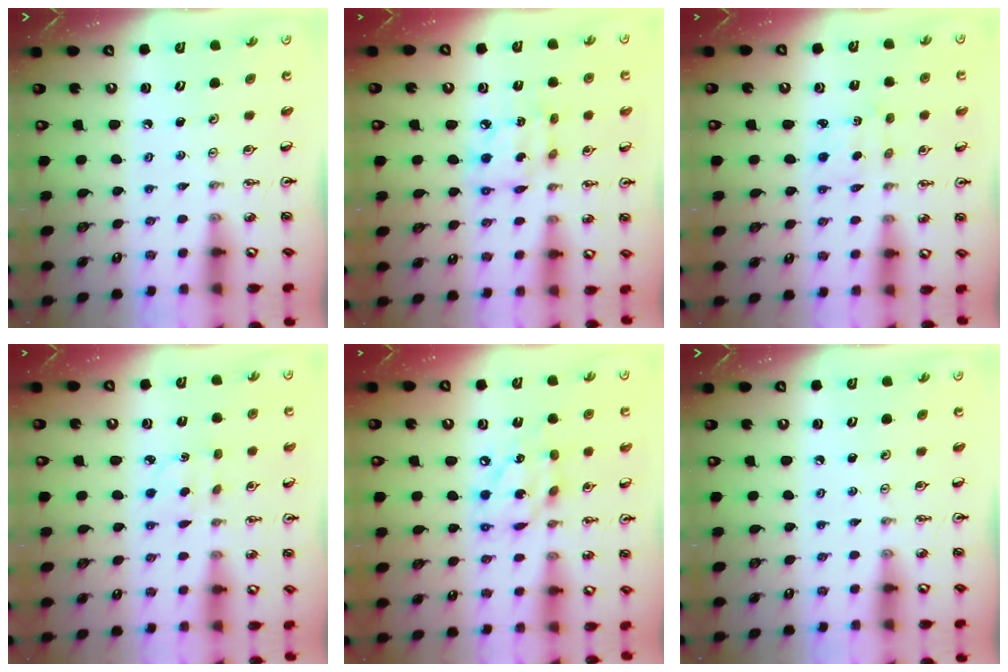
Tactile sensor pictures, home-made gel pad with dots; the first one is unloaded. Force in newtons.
{"total": 7.8, "press": 7.8, "slide": 0.5}
{"total": 2.5, "press": 2.4, "slide": 0.6}
{"total": 2.4, "press": 2.4, "slide": 0.5}
{"total": 12.7, "press": 12.7, "slide": 0.9}
{"total": 0.0}